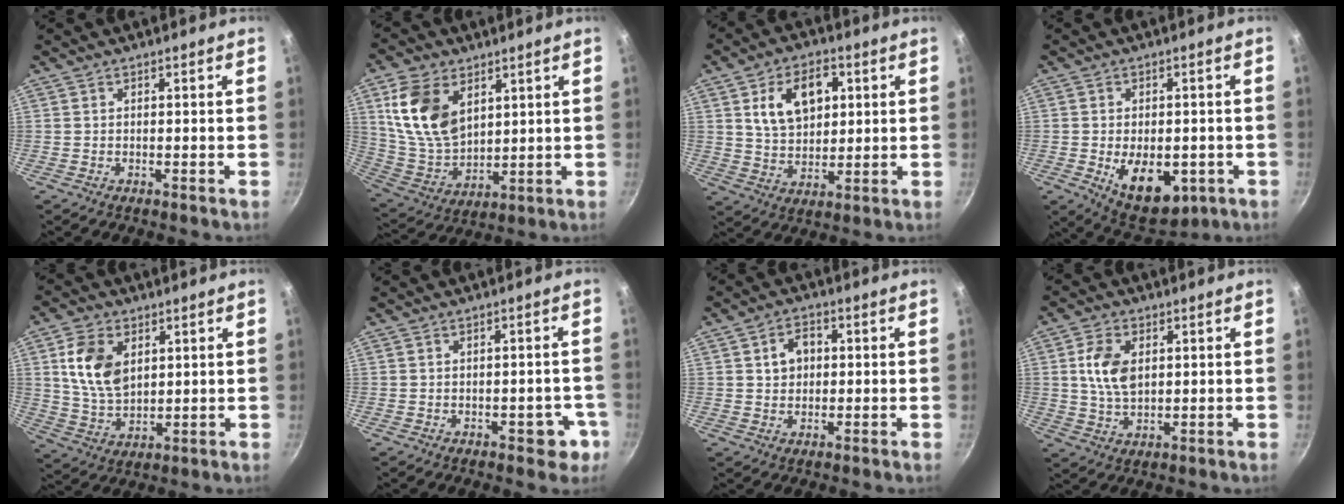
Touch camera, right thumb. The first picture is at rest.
{"total": 15.5, "force": [5.9, 9.9, 10.3], "torque": [-0.178, -0.028, 0.129]}
{"total": 12.1, "force": [3.6, 7.9, 8.3], "torque": [-0.109, -0.006, 0.064]}
{"total": 11.9, "force": [-3.0, 7.1, 9.1], "torque": [-0.098, -0.005, -0.025]}
{"total": 11.3, "force": [3.4, 7.4, 7.8], "torque": [-0.131, -0.019, 0.072]}
{"total": 4.6, "force": [-1.8, 2.7, 3.3], "torque": [-0.007, 0.017, -0.016]}
{"total": 5.0, "force": [0.9, 3.9, 3.1], "torque": [-0.029, 0.008, 0.013]}
{"total": 8.1, "force": [1.7, 5.1, 6.1], "torque": [-0.103, -0.004, 0.032]}